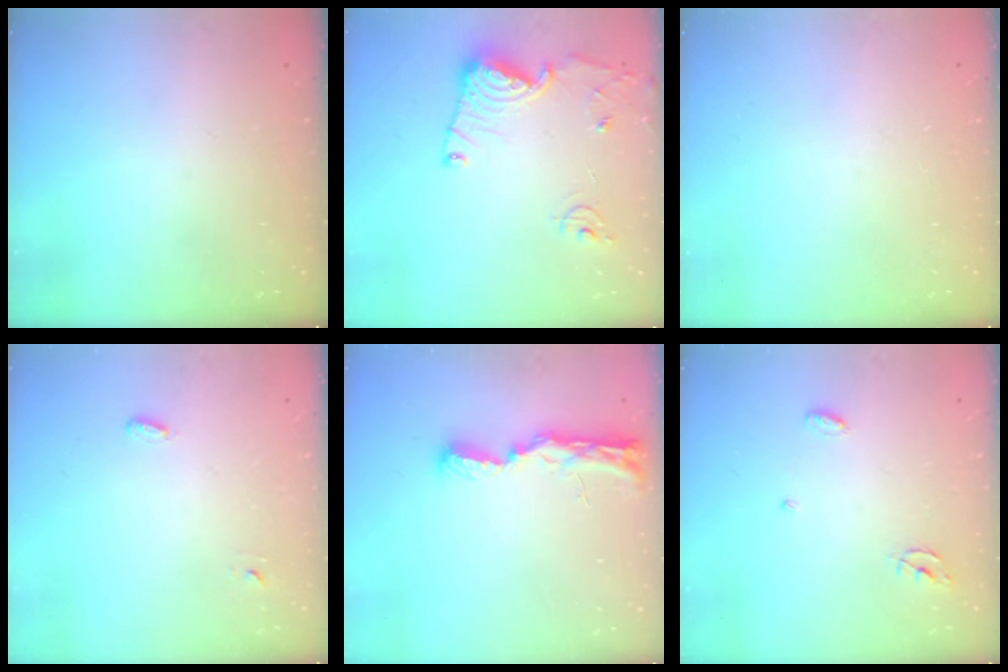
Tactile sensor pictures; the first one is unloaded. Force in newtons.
{"total": 13.4, "press": 13.4, "slide": 1.5}
{"total": 0.0}
{"total": 2.8, "press": 2.7, "slide": 0.6}
{"total": 11.2, "press": 9.8, "slide": 5.4}
{"total": 3.9, "press": 3.9, "slide": 0.2}